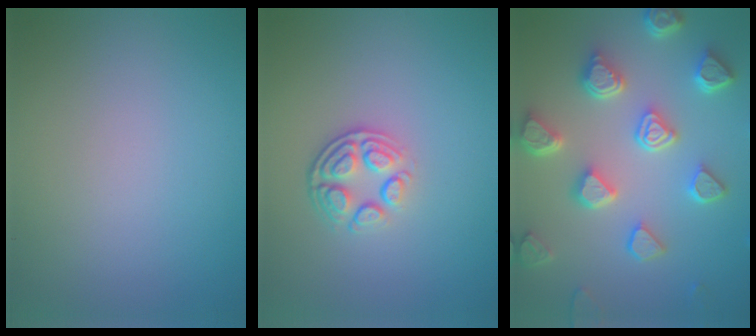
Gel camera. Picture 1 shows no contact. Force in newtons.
{"total": 4.0, "press": 2.8, "slide": 2.8}
{"total": 6.6, "press": 5.3, "slide": 4.0}